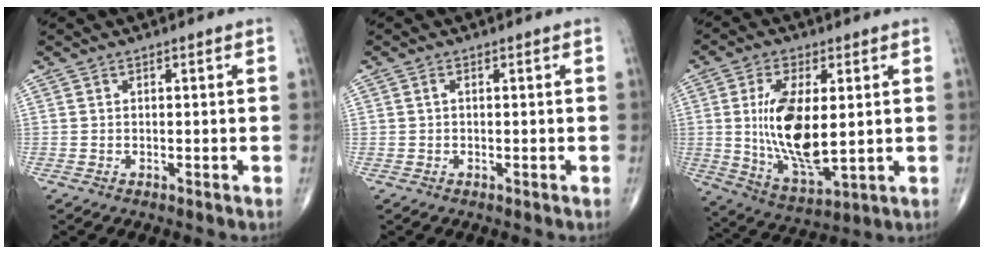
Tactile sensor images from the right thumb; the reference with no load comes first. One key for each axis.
{"total": 0.5, "fx": 0.1, "fy": 0.3, "fz": 0.4, "tx": -0.009, "ty": 0.000, "tz": 0.000}
{"total": 15.5, "fx": 1.3, "fy": 6.9, "fz": 13.8, "tx": -0.255, "ty": -0.021, "tz": 0.035}